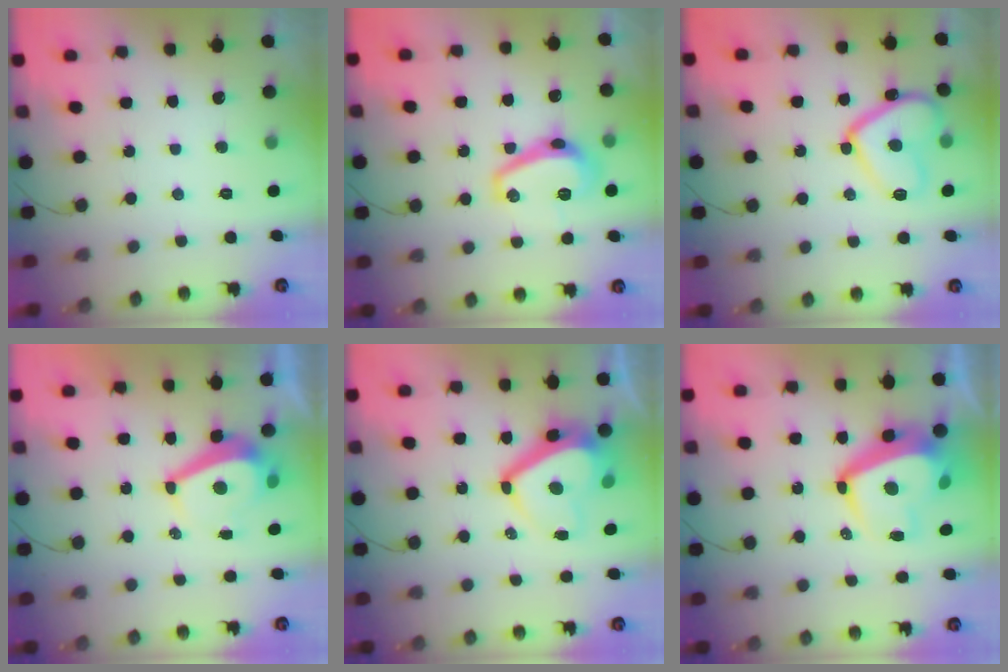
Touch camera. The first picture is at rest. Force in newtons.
{"total": 12.5, "press": 12.5, "slide": 0.9}
{"total": 14.2, "press": 14.2, "slide": 1.2}
{"total": 5.1, "press": 5.1, "slide": 0.5}
{"total": 12.6, "press": 12.6, "slide": 1.5}
{"total": 13.8, "press": 13.7, "slide": 1.7}